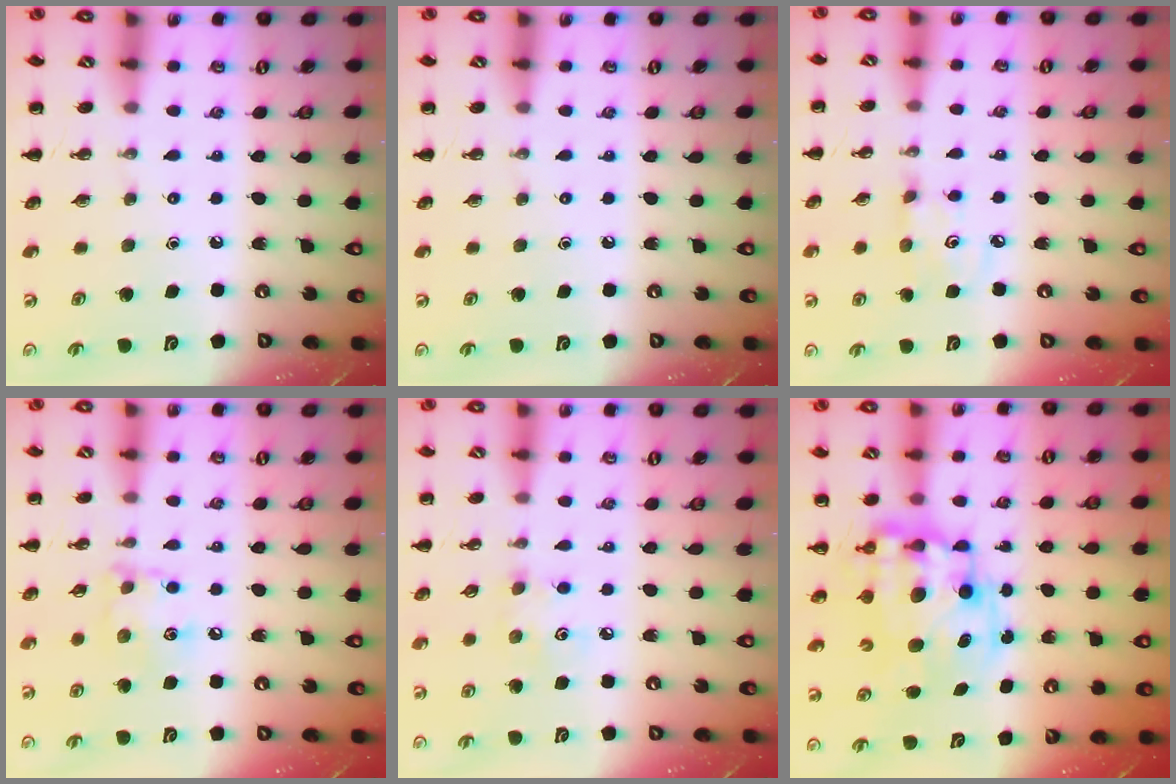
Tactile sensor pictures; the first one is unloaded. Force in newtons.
{"total": 0.0}
{"total": 3.5, "press": 3.4, "slide": 0.9}
{"total": 8.3, "press": 8.2, "slide": 0.4}
{"total": 3.7, "press": 3.6, "slide": 0.8}
{"total": 12.2, "press": 11.8, "slide": 3.0}